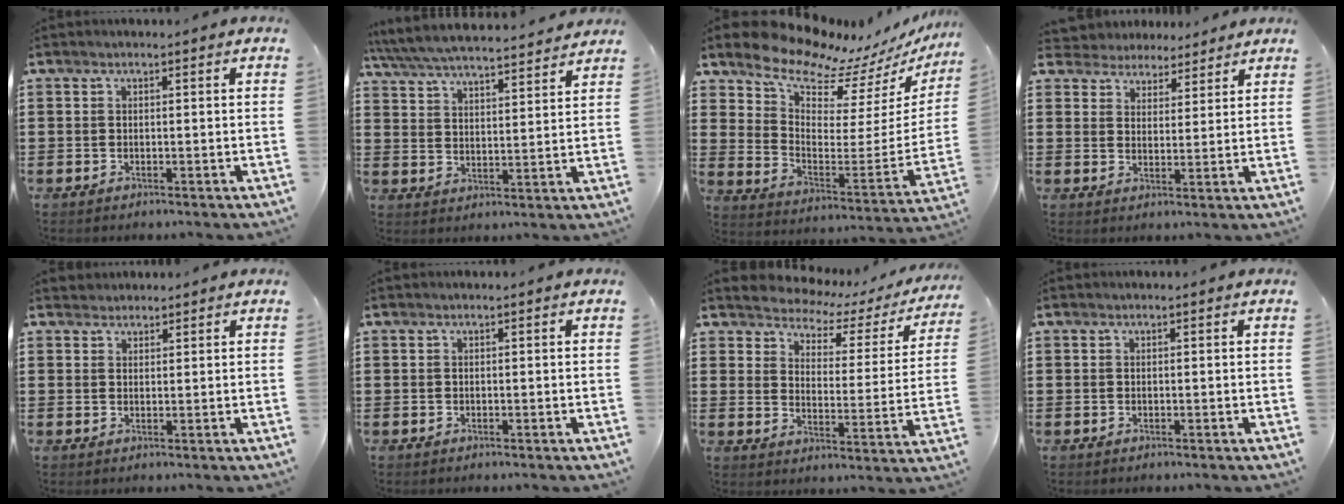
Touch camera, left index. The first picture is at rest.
{"total": 5.7, "force": [5.5, 0.2, 1.3], "torque": [-0.051, -0.036, 0.094]}
{"total": 9.6, "force": [9.3, 2.0, 1.2], "torque": [-0.050, -0.096, 0.154]}
{"total": 3.9, "force": [3.5, 1.6, -0.3], "torque": [-0.016, -0.009, 0.064]}
{"total": 1.6, "force": [1.4, 0.7, -0.2], "torque": [-0.001, 0.005, 0.030]}
{"total": 0.0}
{"total": 3.1, "force": [2.8, 1.0, 0.5], "torque": [-0.034, -0.024, 0.039]}
{"total": 0.0}